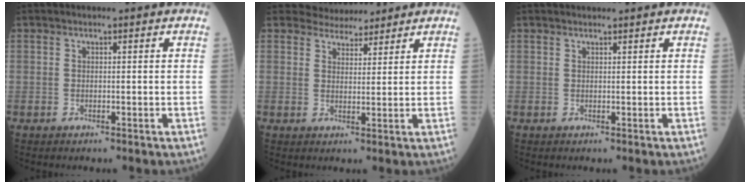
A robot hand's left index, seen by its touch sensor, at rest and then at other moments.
{"total": 4.1, "force": [3.9, 1.2, -0.1], "torque": [0.001, 0.011, 0.062]}
{"total": 1.4, "force": [1.3, 0.1, 0.3], "torque": [-0.003, 0.014, 0.021]}